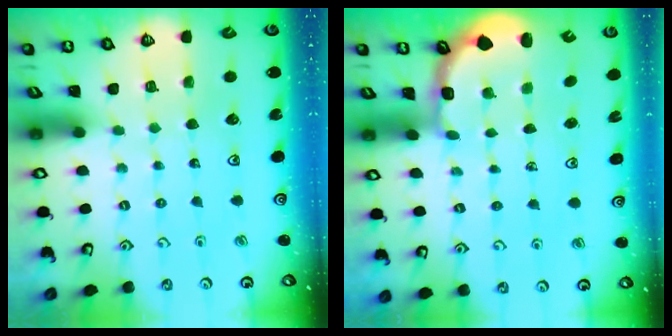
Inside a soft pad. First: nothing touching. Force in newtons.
{"total": 2.8, "press": 2.2, "slide": 1.7}